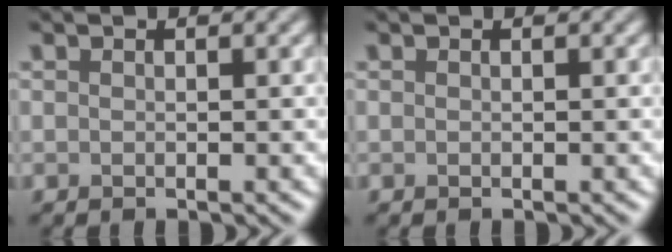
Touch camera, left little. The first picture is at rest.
{"total": 0.0}